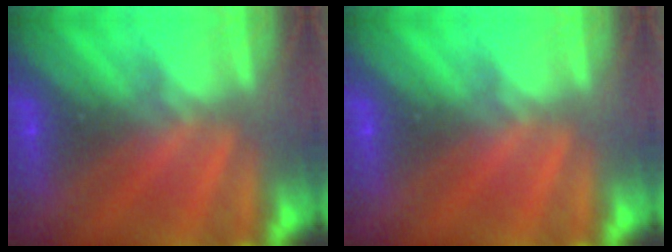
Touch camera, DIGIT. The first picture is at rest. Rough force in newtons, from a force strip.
{"total": 0.0}